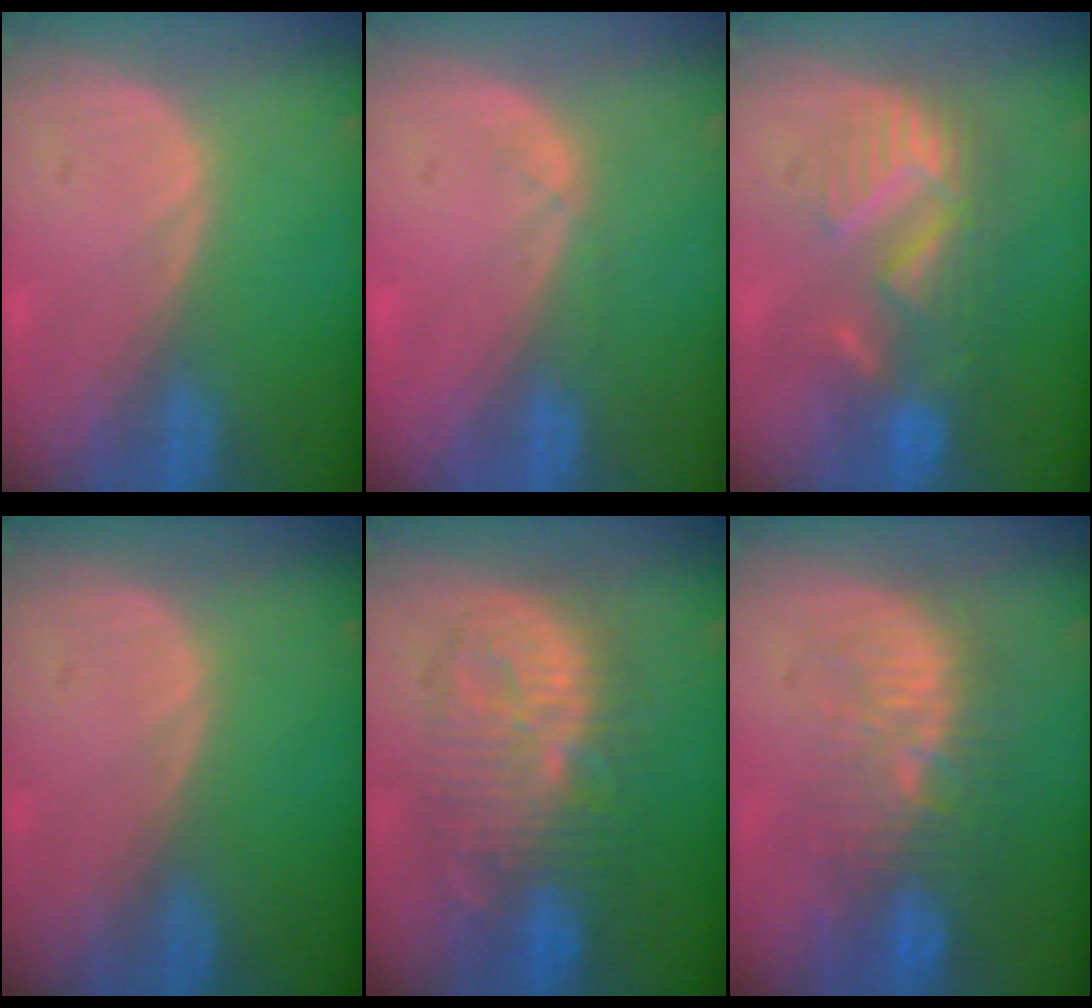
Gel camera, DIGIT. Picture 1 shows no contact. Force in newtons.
{"total": 1.4, "press": 1.3, "slide": 0.5}
{"total": 8.6, "press": 8.2, "slide": 2.7}
{"total": 0.0}
{"total": 10.4, "press": 10.4, "slide": 0.4}
{"total": 9.6, "press": 9.0, "slide": 3.5}